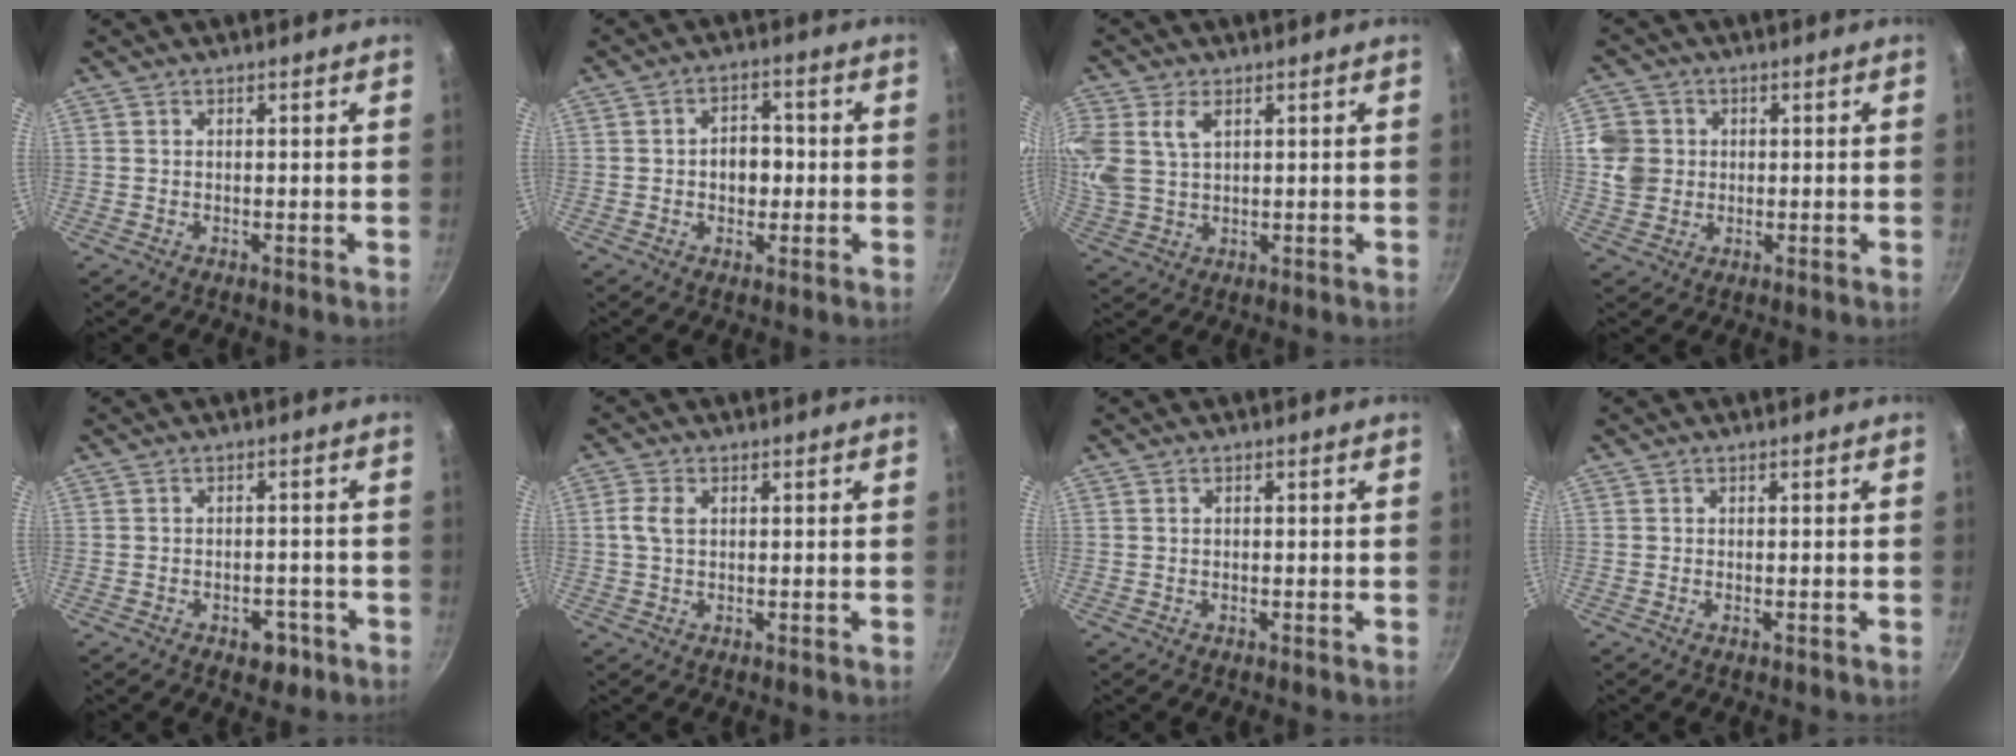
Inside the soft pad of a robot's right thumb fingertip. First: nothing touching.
{"total": 5.7, "force": [-0.3, 4.0, 4.0], "torque": [-0.036, 0.011, -0.009]}
{"total": 11.4, "force": [3.8, 7.4, 7.9], "torque": [-0.210, 0.002, 0.083]}
{"total": 6.8, "force": [0.5, 6.2, 2.7], "torque": [-0.036, 0.004, 0.008]}
{"total": 3.9, "force": [-2.2, 2.4, 2.2], "torque": [-0.013, 0.014, -0.028]}
{"total": 3.2, "force": [0.6, 2.0, 2.4], "torque": [-0.059, 0.006, 0.010]}
{"total": 0.0}
{"total": 0.6, "force": [-0.2, 0.2, 0.5], "torque": [-0.011, 0.001, -0.004]}